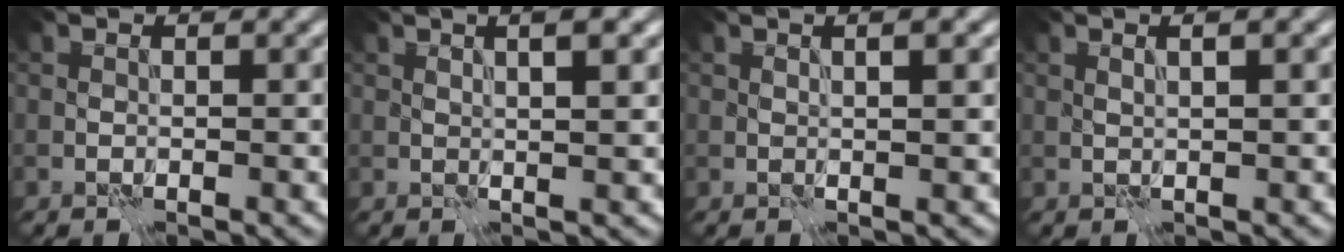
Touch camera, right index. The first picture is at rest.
{"total": 4.6, "force": [2.1, 1.7, 3.6], "torque": [-0.026, 0.028, 0.007]}
{"total": 3.0, "force": [1.2, 1.1, 2.5], "torque": [-0.017, 0.013, 0.000]}
{"total": 3.1, "force": [1.7, 1.2, 2.3], "torque": [-0.011, 0.013, 0.003]}